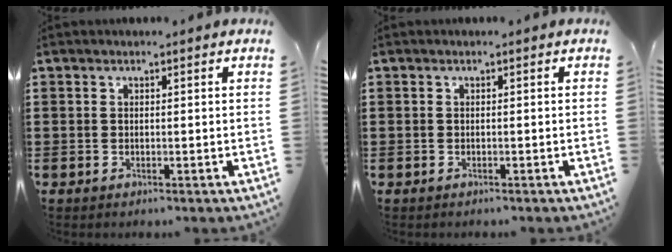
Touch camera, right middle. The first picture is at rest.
{"total": 0.0}